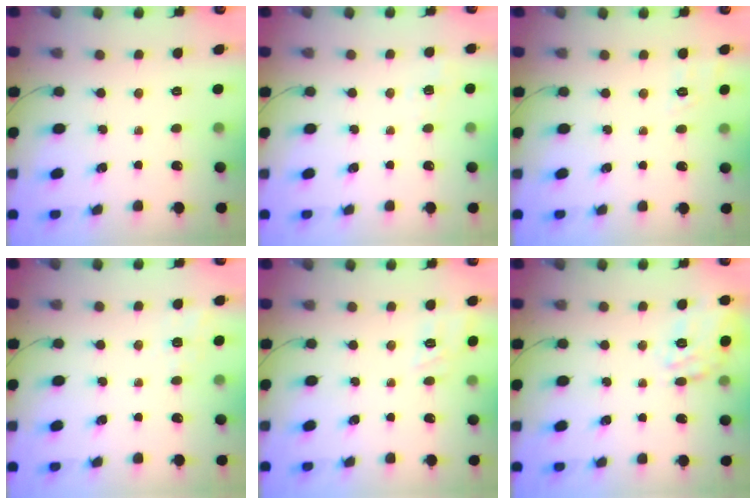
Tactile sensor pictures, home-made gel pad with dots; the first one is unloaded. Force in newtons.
{"total": 2.6, "press": 2.1, "slide": 1.6}
{"total": 3.3, "press": 2.6, "slide": 2.0}
{"total": 2.0, "press": 1.1, "slide": 1.6}
{"total": 10.6, "press": 10.5, "slide": 1.6}
{"total": 17.1, "press": 17.1, "slide": 1.1}